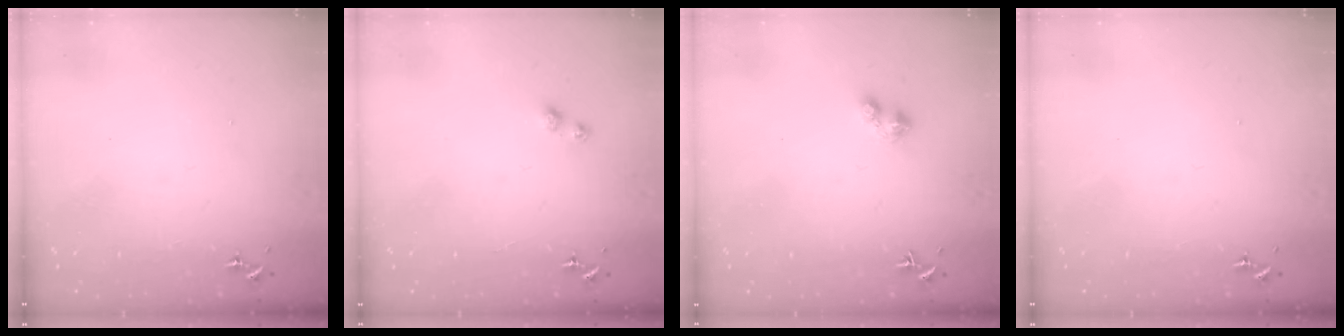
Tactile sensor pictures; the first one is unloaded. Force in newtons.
{"total": 2.8, "press": 2.8, "slide": 0.4}
{"total": 3.9, "press": 3.9, "slide": 0.6}
{"total": 0.0}